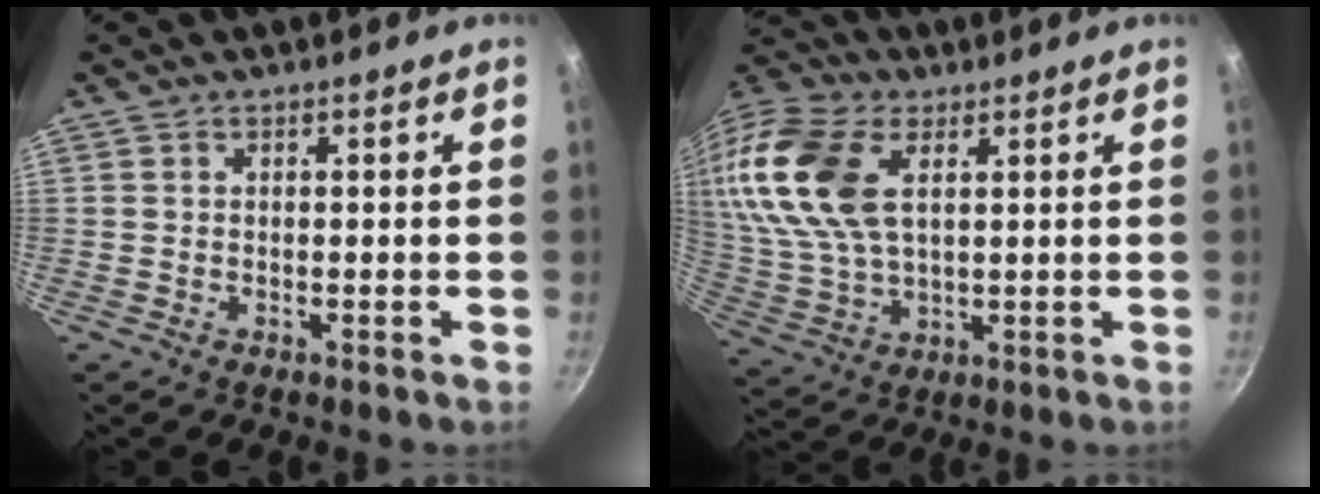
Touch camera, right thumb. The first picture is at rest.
{"total": 19.4, "force": [6.3, 11.8, 14.1], "torque": [-0.298, 0.002, 0.123]}